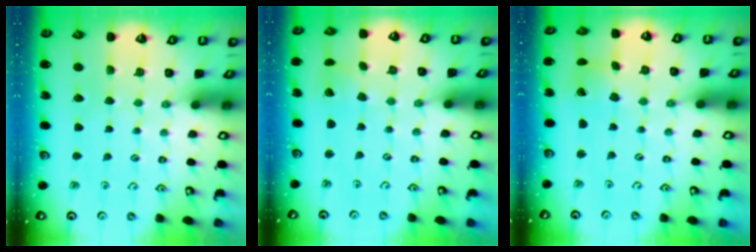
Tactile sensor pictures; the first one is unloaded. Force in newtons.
{"total": 1.9, "press": 1.9, "slide": 0.2}
{"total": 1.8, "press": 1.7, "slide": 0.2}